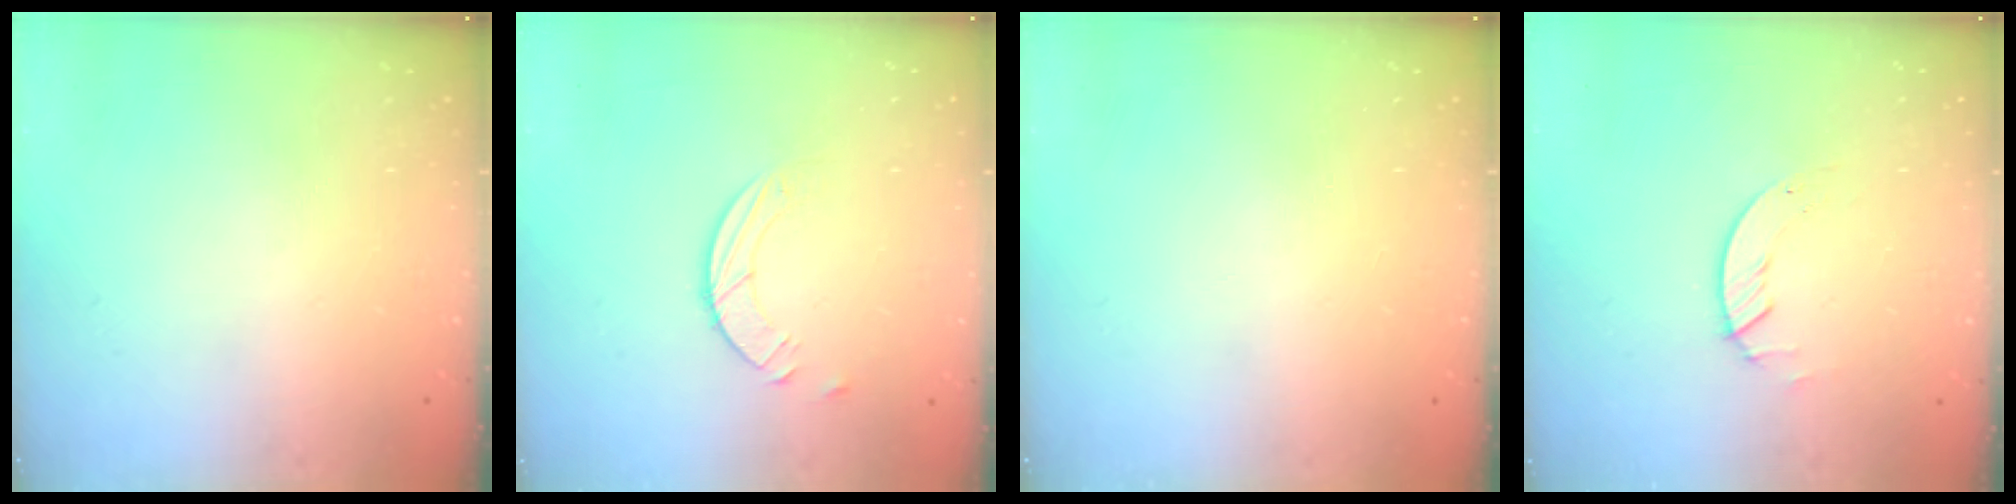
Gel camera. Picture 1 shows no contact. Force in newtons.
{"total": 3.8, "press": 3.7, "slide": 0.4}
{"total": 0.0}
{"total": 1.3, "press": 1.2, "slide": 0.1}